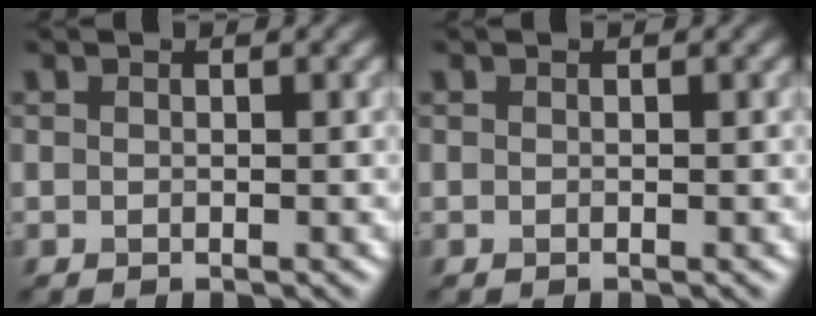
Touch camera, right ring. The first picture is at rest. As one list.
[{"total": 0.0}]